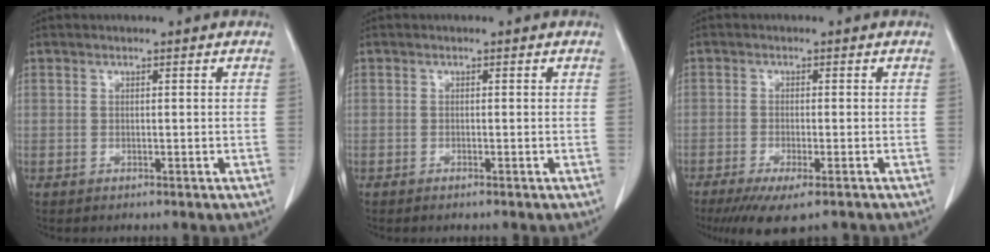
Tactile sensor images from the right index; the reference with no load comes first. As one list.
[{"total": 0.0}, {"total": 7.5, "force": [-5.4, 1.5, 5.0], "torque": [-0.073, -0.018, -0.083]}]